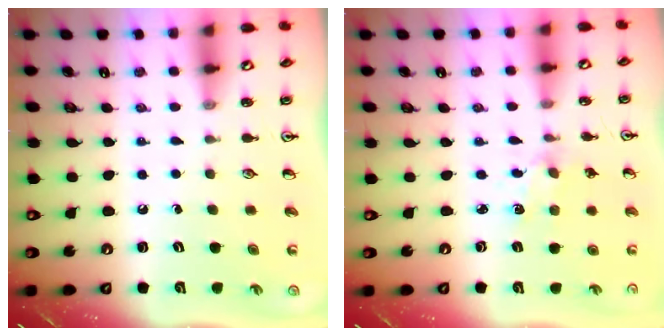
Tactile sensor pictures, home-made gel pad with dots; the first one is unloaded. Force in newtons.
{"total": 2.1, "press": 2.0, "slide": 0.3}